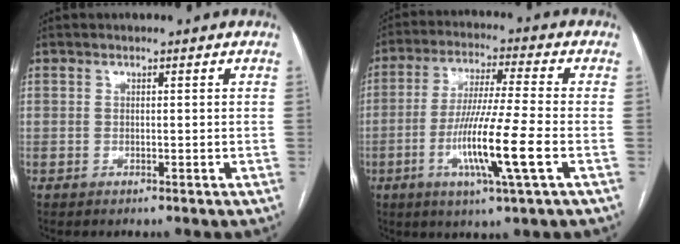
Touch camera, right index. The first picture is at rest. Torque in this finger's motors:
{"motor_torque": [1.59, -0.29, 0.99, 0.21]}